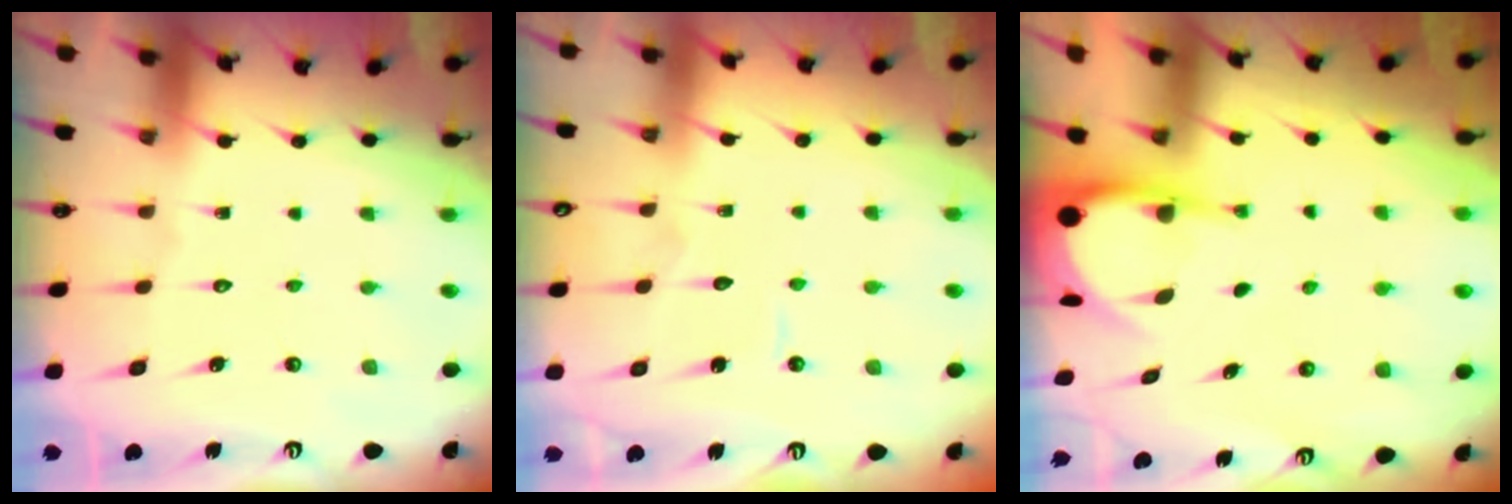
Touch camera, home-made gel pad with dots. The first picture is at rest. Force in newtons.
{"total": 2.9, "press": 2.9, "slide": 0.2}
{"total": 5.7, "press": 5.6, "slide": 0.6}